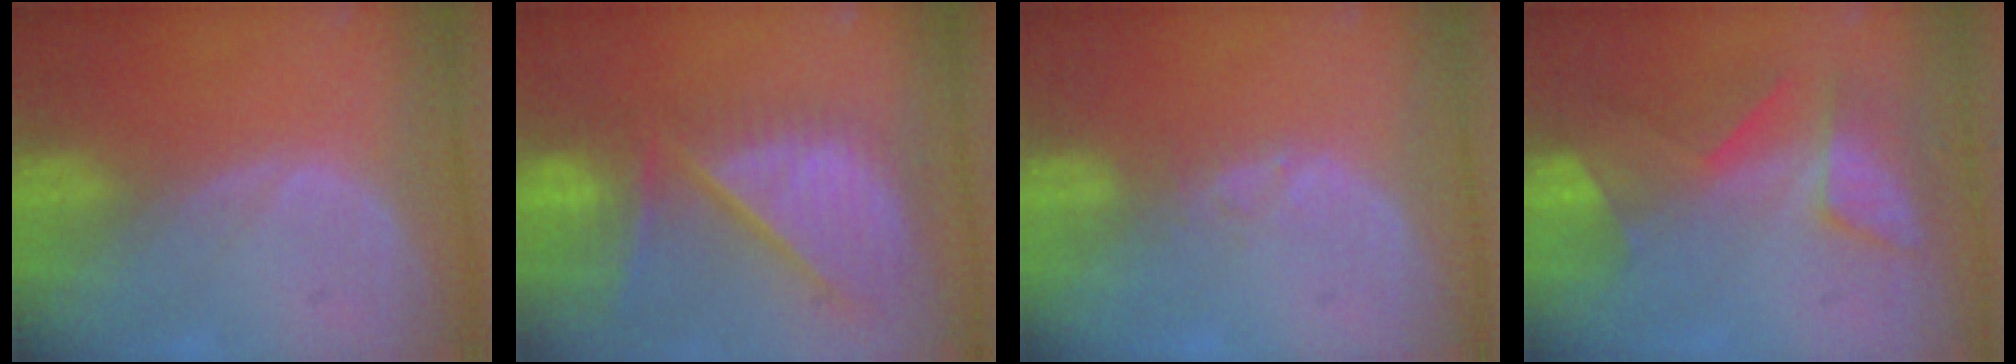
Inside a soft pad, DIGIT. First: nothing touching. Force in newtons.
{"total": 12.6, "press": 10.7, "slide": 6.7}
{"total": 1.3, "press": 1.0, "slide": 0.8}
{"total": 8.4, "press": 7.2, "slide": 4.4}